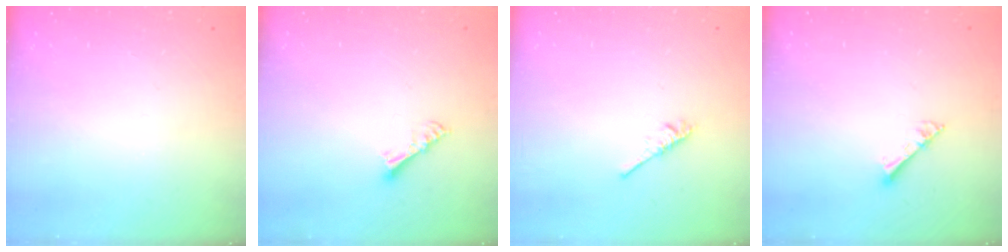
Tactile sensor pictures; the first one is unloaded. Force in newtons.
{"total": 4.4, "press": 4.4, "slide": 0.6}
{"total": 1.9, "press": 1.9, "slide": 0.4}
{"total": 3.5, "press": 3.4, "slide": 0.4}